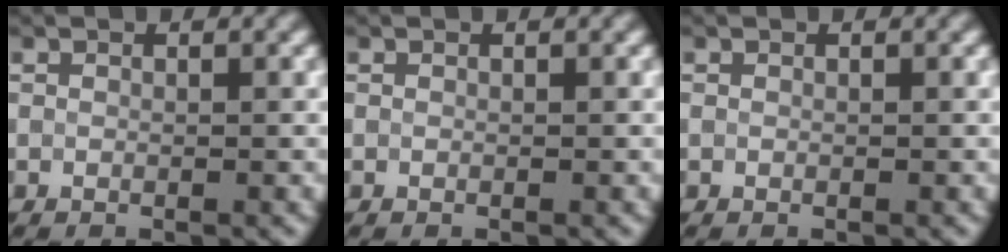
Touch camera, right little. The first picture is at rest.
{"total": 0.0}
{"total": 0.0}